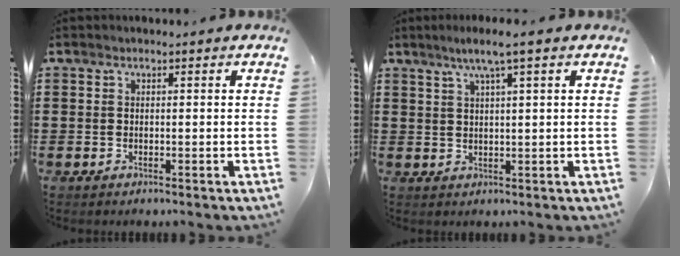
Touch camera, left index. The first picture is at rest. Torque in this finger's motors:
{"motor_torque": [0.65, -0.70, 0.23, 0.10]}